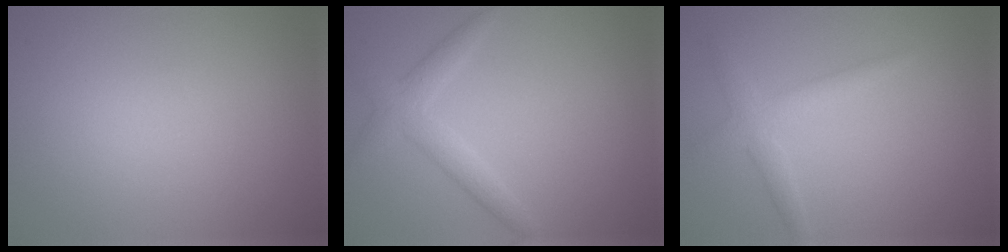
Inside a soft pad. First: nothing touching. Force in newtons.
{"total": 2.6, "press": 2.6, "slide": 0.2}
{"total": 2.2, "press": 2.2, "slide": 0.1}